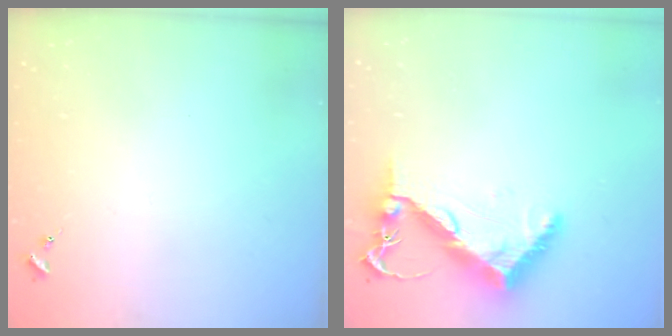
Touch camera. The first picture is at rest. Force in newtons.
{"total": 11.1, "press": 11.0, "slide": 1.3}